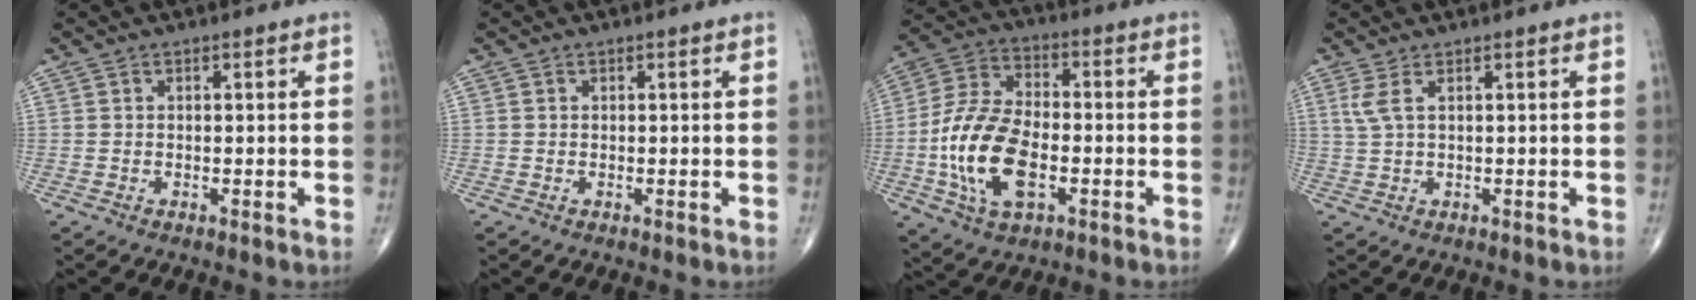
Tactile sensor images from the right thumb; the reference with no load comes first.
{"total": 0.0}
{"total": 16.3, "force": [-3.7, 8.8, 13.2], "torque": [-0.263, 0.019, -0.070]}
{"total": 2.6, "force": [1.0, 0.5, 2.3], "torque": [-0.064, 0.007, 0.031]}